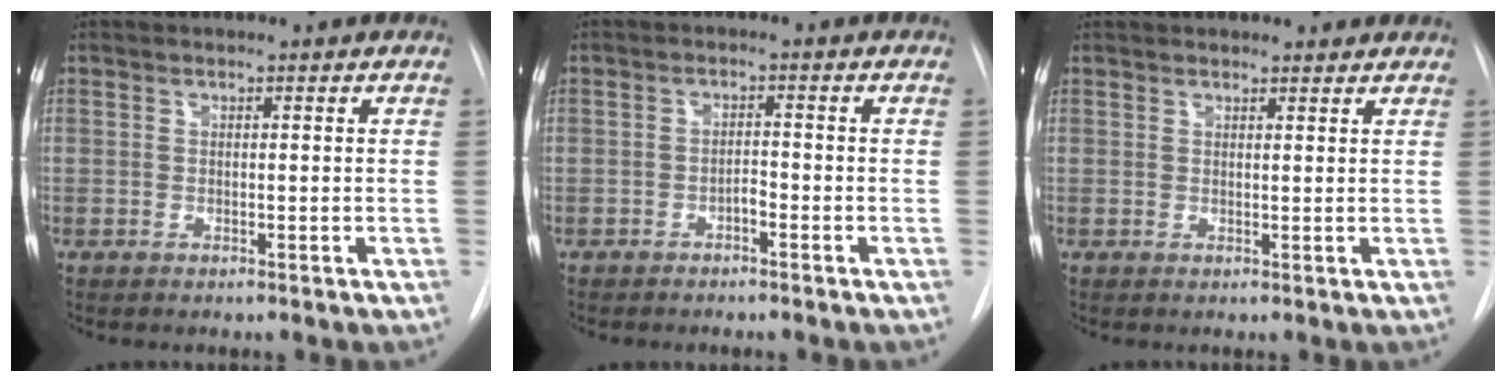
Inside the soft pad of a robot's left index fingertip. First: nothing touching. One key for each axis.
{"total": 1.5, "fx": -1.1, "fy": 0.4, "fz": 0.9, "tx": -0.014, "ty": 0.003, "tz": -0.020}
{"total": 6.9, "fx": 6.4, "fy": 1.7, "fz": 2.2, "tx": -0.026, "ty": 0.032, "tz": 0.076}